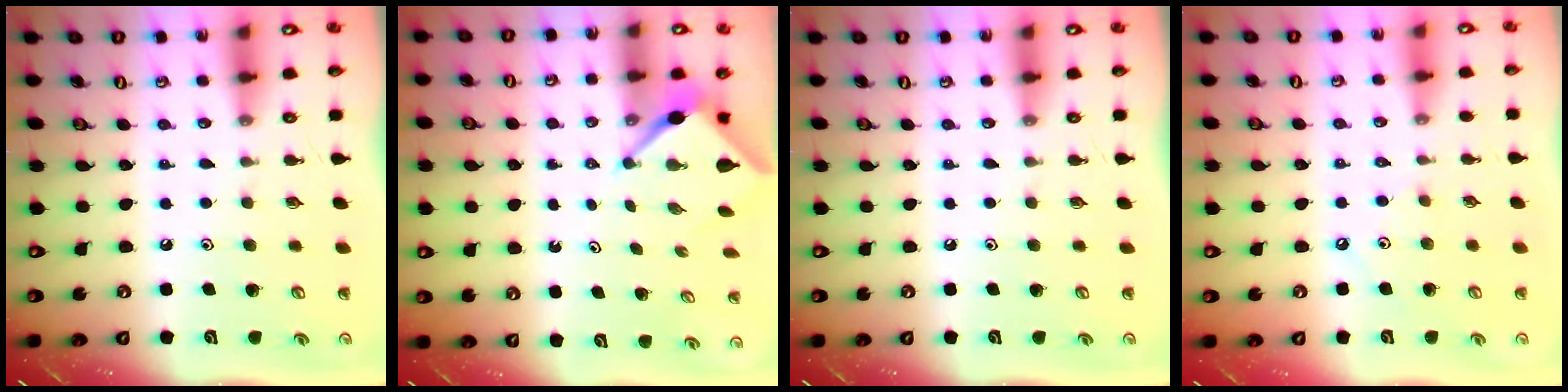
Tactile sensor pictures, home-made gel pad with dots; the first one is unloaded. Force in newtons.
{"total": 3.4, "press": 3.3, "slide": 0.2}
{"total": 0.0}
{"total": 2.7, "press": 2.6, "slide": 0.5}